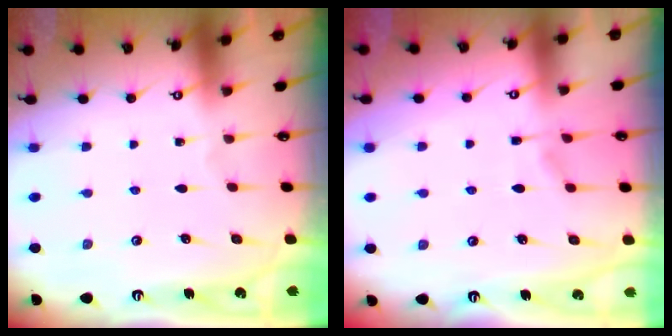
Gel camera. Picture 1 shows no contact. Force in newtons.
{"total": 1.4, "press": 0.5, "slide": 1.3}